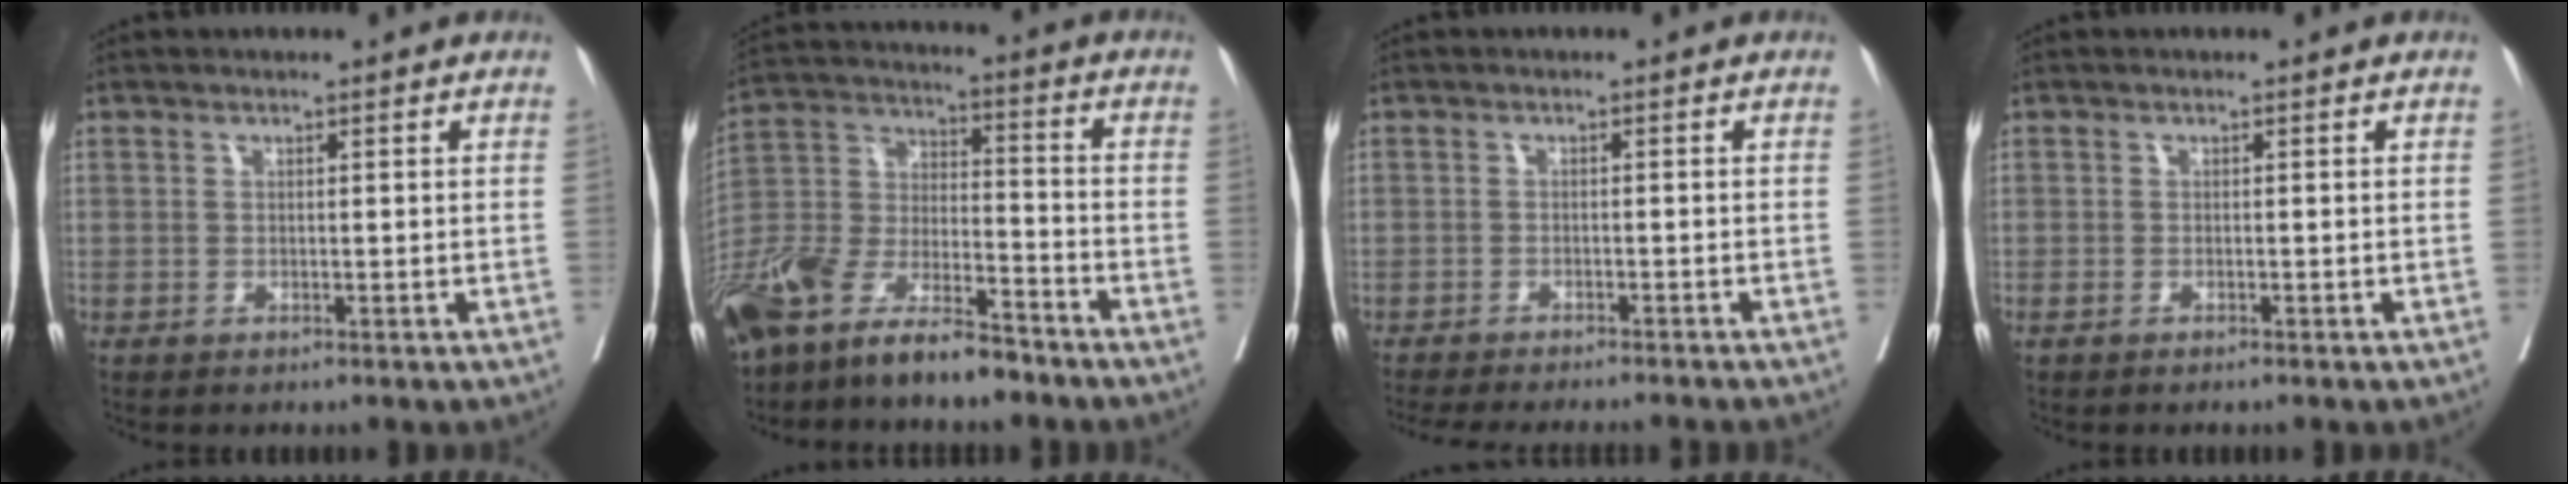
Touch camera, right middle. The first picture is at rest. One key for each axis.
{"total": 16.5, "fx": -13.1, "fy": 4.4, "fz": 9.0, "tx": -0.200, "ty": -0.006, "tz": -0.251}
{"total": 13.2, "fx": -12.1, "fy": 0.9, "fz": 5.1, "tx": -0.075, "ty": -0.025, "tz": -0.160}
{"total": 0.9, "fx": -0.7, "fy": 0.1, "fz": 0.5, "tx": -0.013, "ty": -0.003, "tz": -0.009}